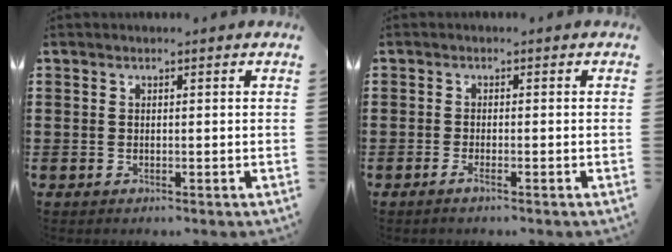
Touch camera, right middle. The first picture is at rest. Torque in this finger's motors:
{"motor_torque": [-0.34, -0.01, -0.01, -0.01]}